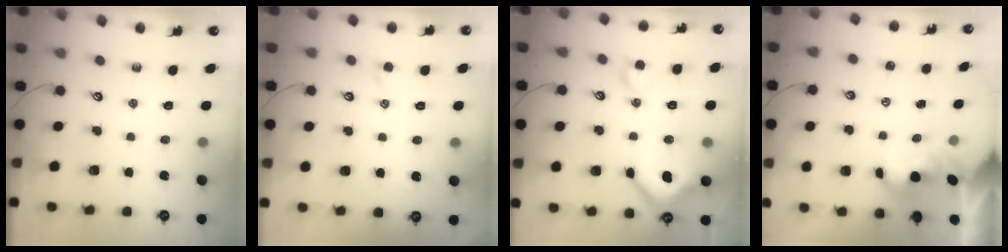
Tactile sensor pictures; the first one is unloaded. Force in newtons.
{"total": 0.0}
{"total": 13.6, "press": 13.5, "slide": 1.9}
{"total": 1.7, "press": 1.7, "slide": 0.2}